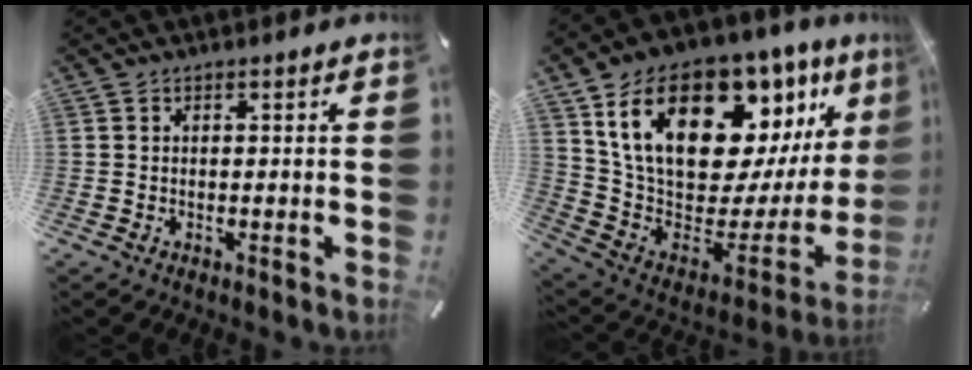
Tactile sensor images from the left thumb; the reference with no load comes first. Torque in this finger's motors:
{"motor_torque": [2.82, 2.18, 2.01, -0.76, 0.80]}